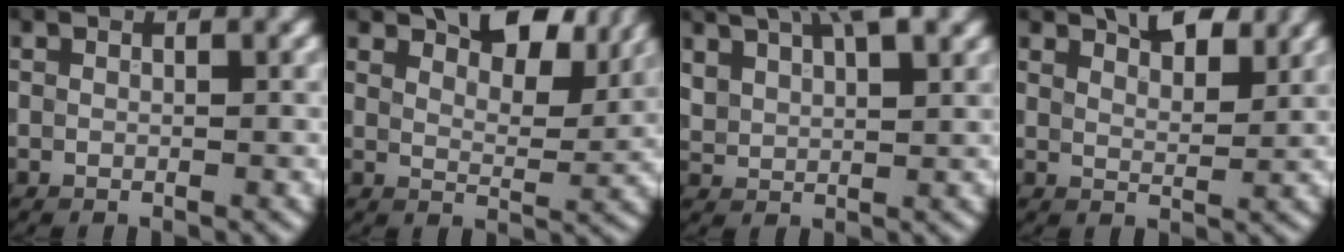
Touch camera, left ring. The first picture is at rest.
{"total": 6.7, "force": [4.9, 3.0, 3.4], "torque": [-0.043, 0.009, 0.074]}
{"total": 6.3, "force": [4.4, 2.3, 4.0], "torque": [-0.082, 0.021, 0.071]}
{"total": 3.1, "force": [2.6, 1.1, 1.3], "torque": [-0.015, 0.006, 0.037]}